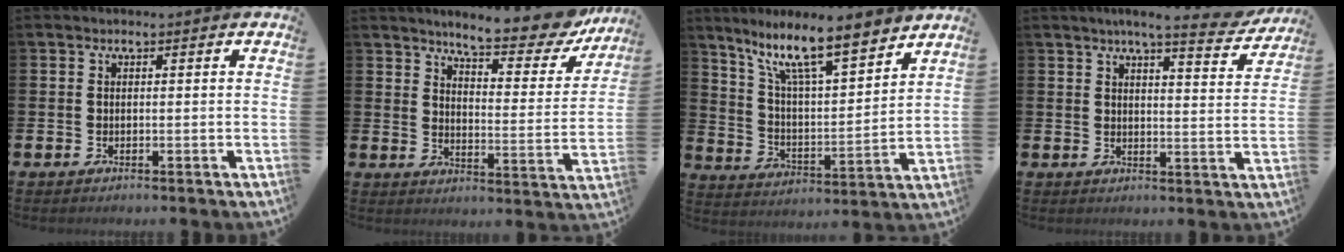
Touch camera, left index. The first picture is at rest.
{"total": 8.0, "force": [7.4, 1.3, 2.8], "torque": [-0.057, -0.056, 0.123]}
{"total": 11.7, "force": [9.4, 2.4, 6.6], "torque": [-0.147, -0.048, 0.161]}
{"total": 6.2, "force": [5.5, 0.7, 2.8], "torque": [-0.036, -0.032, 0.087]}